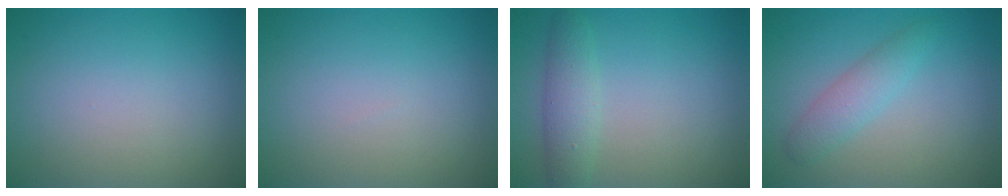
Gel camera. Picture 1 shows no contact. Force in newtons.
{"total": 0.0}
{"total": 2.8, "press": 2.8, "slide": 0.0}
{"total": 2.4, "press": 2.4, "slide": 0.1}